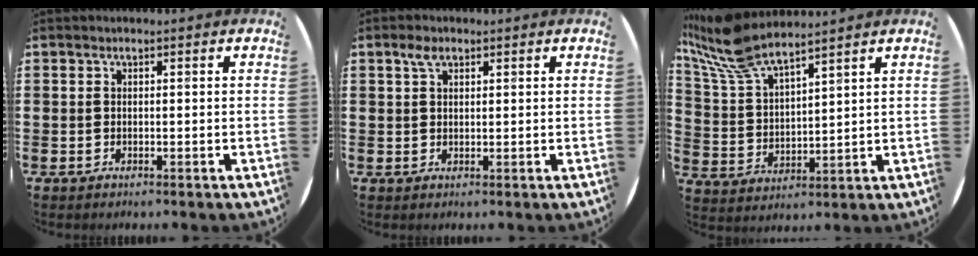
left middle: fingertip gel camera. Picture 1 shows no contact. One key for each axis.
{"total": 2.1, "fx": 1.5, "fy": 1.1, "fz": 1.1, "tx": -0.017, "ty": 0.001, "tz": 0.025}
{"total": 9.1, "fx": 7.9, "fy": 1.9, "fz": 4.1, "tx": -0.109, "ty": -0.023, "tz": 0.146}